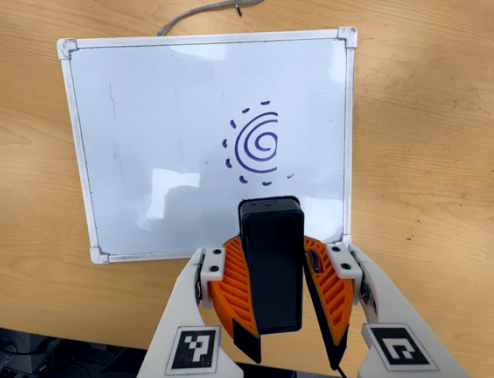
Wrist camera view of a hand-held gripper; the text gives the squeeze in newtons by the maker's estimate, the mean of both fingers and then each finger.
{"total": 10.8, "left": 11.0, "right": 10.6}